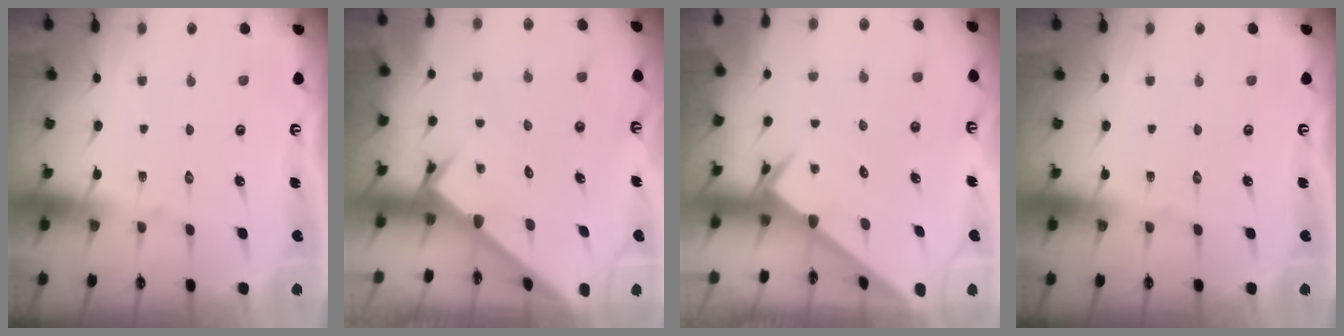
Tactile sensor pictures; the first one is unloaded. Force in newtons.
{"total": 2.2, "press": 2.2, "slide": 0.1}
{"total": 2.9, "press": 2.9, "slide": 0.1}
{"total": 0.0}